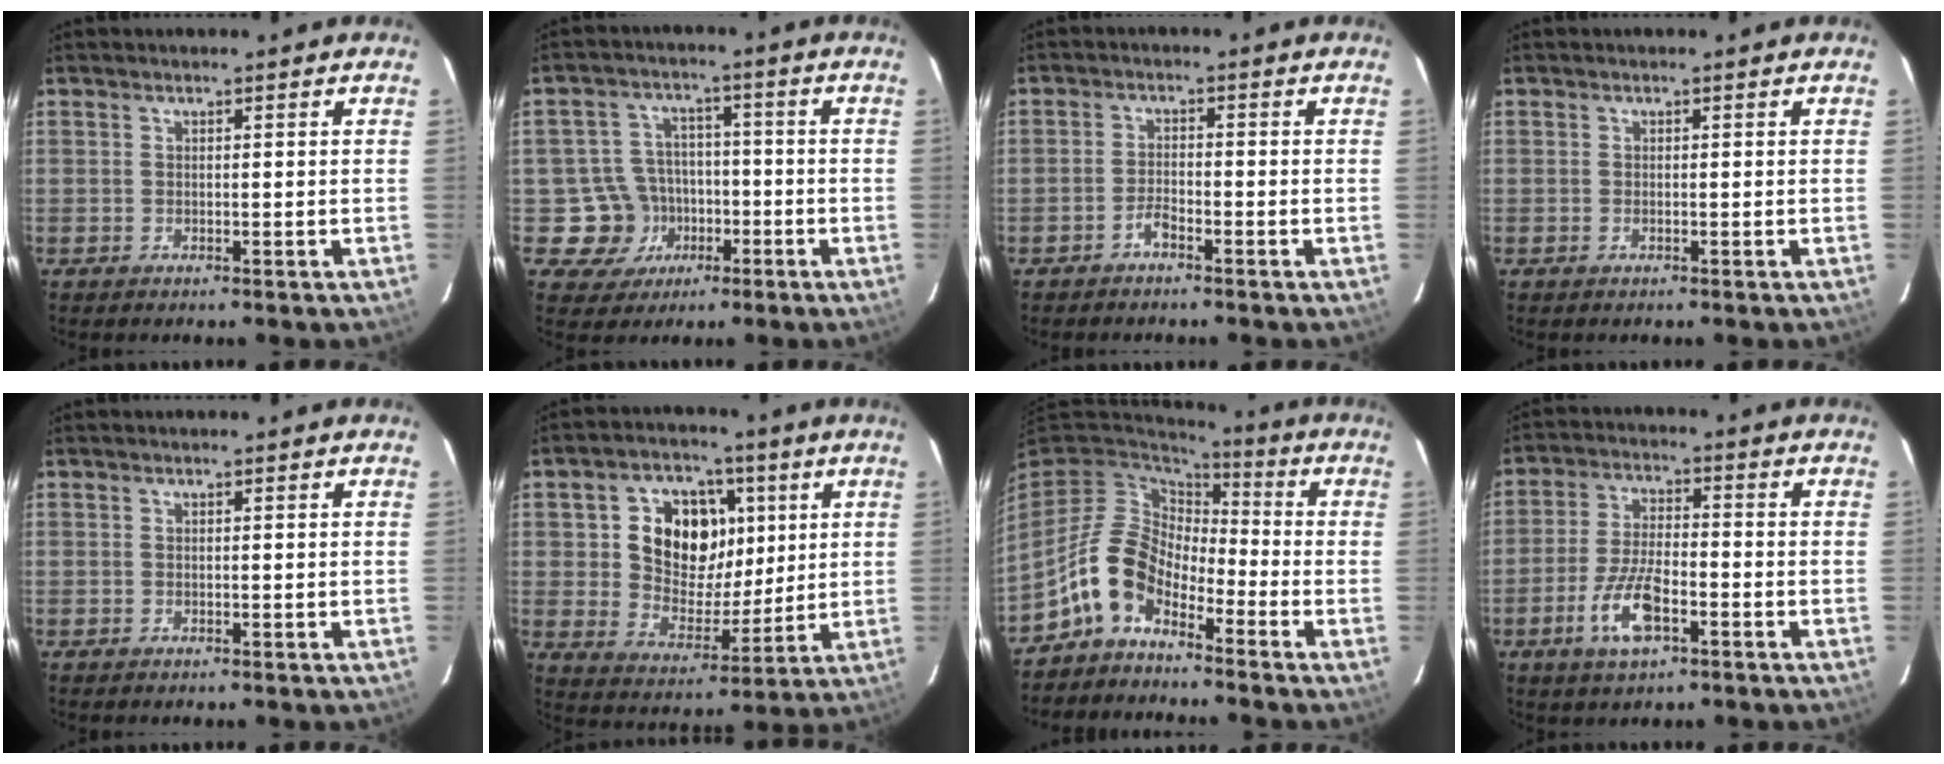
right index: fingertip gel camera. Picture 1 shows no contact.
{"total": 8.5, "force": [-3.3, 7.8, 0.9], "torque": [-0.043, 0.026, -0.042]}
{"total": 2.1, "force": [-1.8, 0.6, 1.0], "torque": [-0.025, 0.004, -0.035]}
{"total": 0.0}
{"total": 0.0}
{"total": 14.2, "force": [3.7, 10.6, 8.7], "torque": [-0.175, 0.016, 0.072]}
{"total": 10.6, "force": [-6.0, 6.3, 6.0], "torque": [-0.123, 0.022, -0.125]}
{"total": 9.5, "force": [-4.4, 3.4, 7.7], "torque": [-0.165, -0.006, -0.081]}